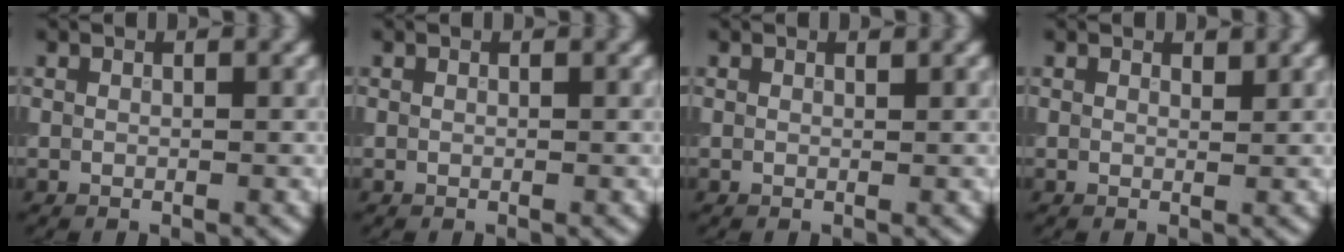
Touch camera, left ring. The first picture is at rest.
{"total": 0.0}
{"total": 0.0}
{"total": 0.6, "force": [0.5, 0.2, 0.2], "torque": [-0.001, -0.001, 0.009]}